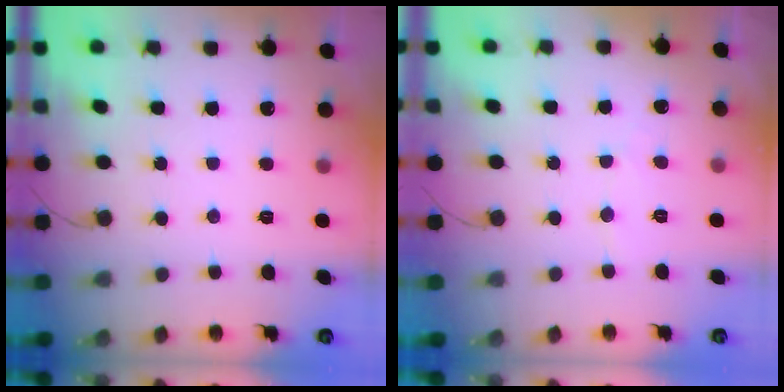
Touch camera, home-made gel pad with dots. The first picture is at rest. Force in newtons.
{"total": 2.5, "press": 2.5, "slide": 0.2}